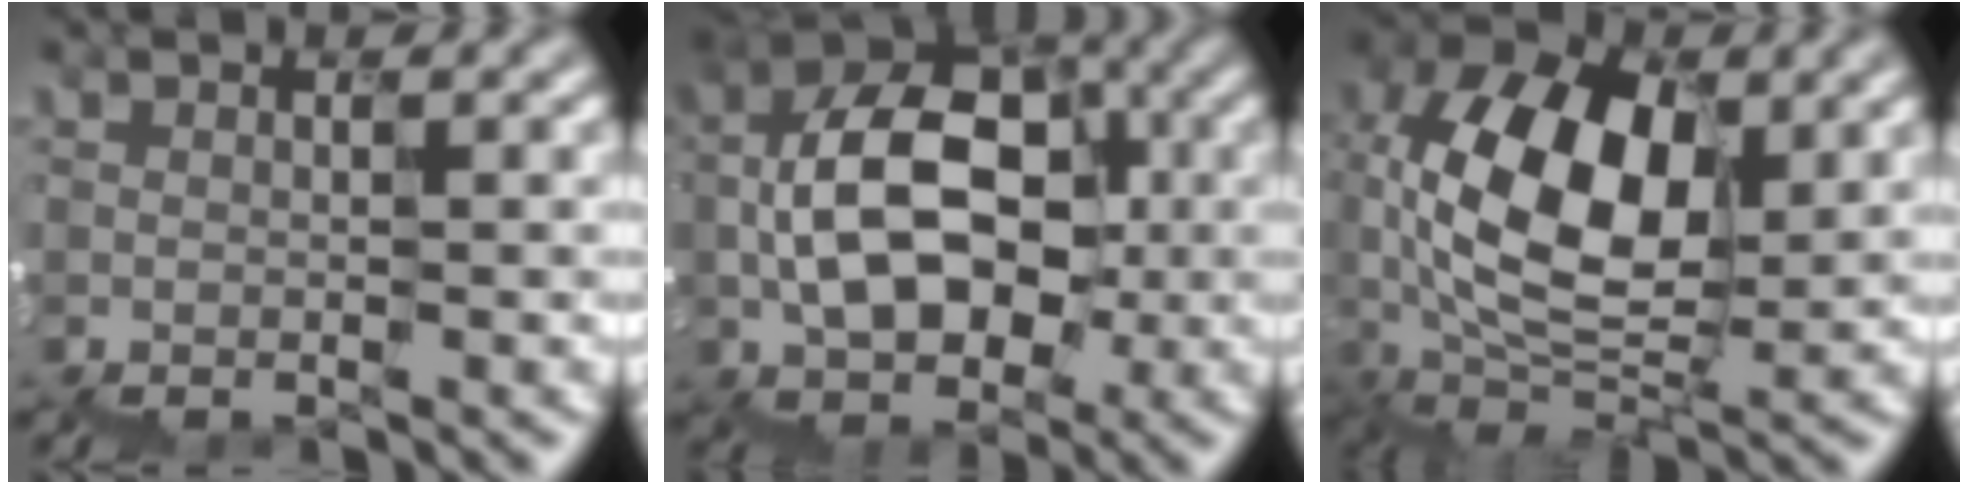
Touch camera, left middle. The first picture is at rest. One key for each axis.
{"total": 9.1, "fx": -0.6, "fy": 6.3, "fz": 6.5, "tx": -0.128, "ty": 0.021, "tz": -0.011}
{"total": 8.3, "fx": 0.5, "fy": 5.3, "fz": 6.3, "tx": -0.149, "ty": 0.009, "tz": 0.005}